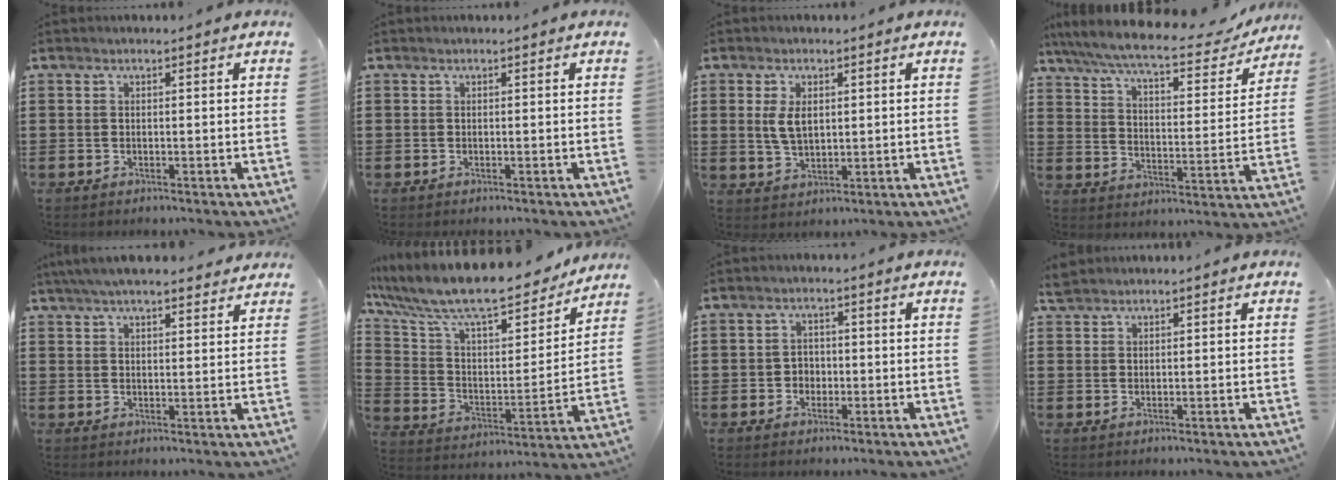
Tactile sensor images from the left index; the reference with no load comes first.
{"total": 0.0}
{"total": 4.4, "force": [1.1, 2.5, 3.5], "torque": [-0.083, 0.006, 0.016]}
{"total": 7.9, "force": [6.7, 0.8, 4.2], "torque": [-0.108, -0.037, 0.111]}
{"total": 5.3, "force": [4.8, 0.7, 2.2], "torque": [-0.055, -0.007, 0.090]}
{"total": 12.5, "force": [10.5, 2.4, 6.3], "torque": [-0.149, -0.075, 0.177]}
{"total": 2.0, "force": [-0.4, 1.8, 0.8], "torque": [-0.021, 0.004, -0.011]}
{"total": 1.9, "force": [1.8, 0.5, 0.4], "torque": [-0.013, 0.002, 0.035]}